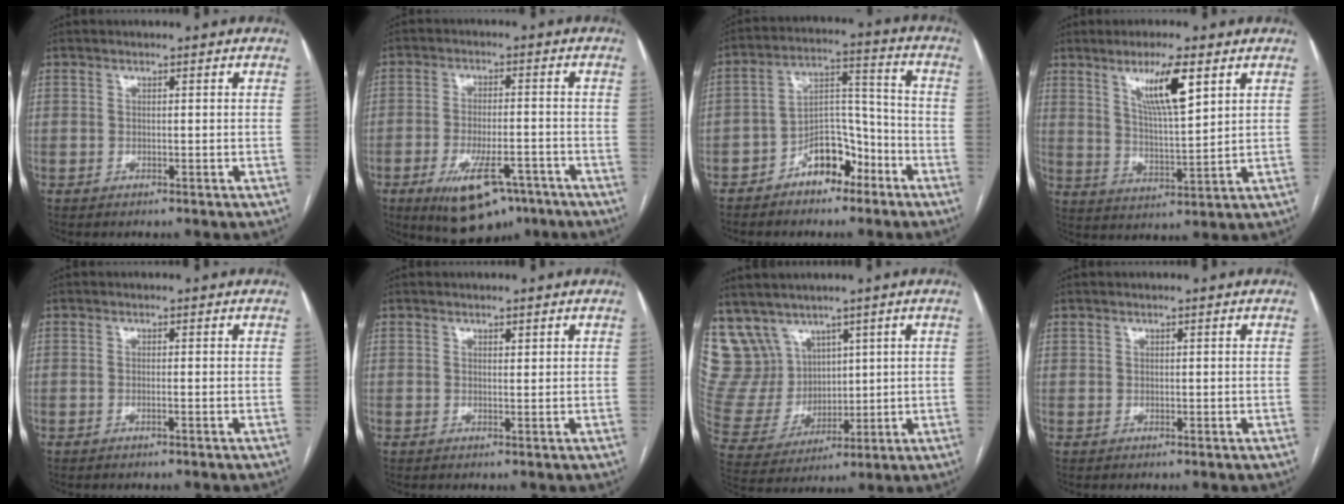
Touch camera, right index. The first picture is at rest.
{"total": 11.4, "force": [-6.7, 4.4, 8.1], "torque": [-0.136, -0.008, -0.096]}
{"total": 8.6, "force": [-5.2, 4.7, 5.0], "torque": [-0.082, 0.034, -0.086]}
{"total": 9.4, "force": [4.9, 1.0, 7.9], "torque": [-0.142, -0.007, 0.090]}
{"total": 0.5, "force": [-0.2, -0.1, 0.5], "torque": [-0.010, 0.000, -0.003]}
{"total": 1.0, "force": [0.7, 0.3, 0.6], "torque": [-0.009, -0.002, 0.012]}
{"total": 10.7, "force": [7.6, 7.4, 1.2], "torque": [-0.051, 0.042, 0.177]}
{"total": 0.7, "force": [0.5, 0.5, 0.2], "torque": [0.004, -0.001, 0.008]}